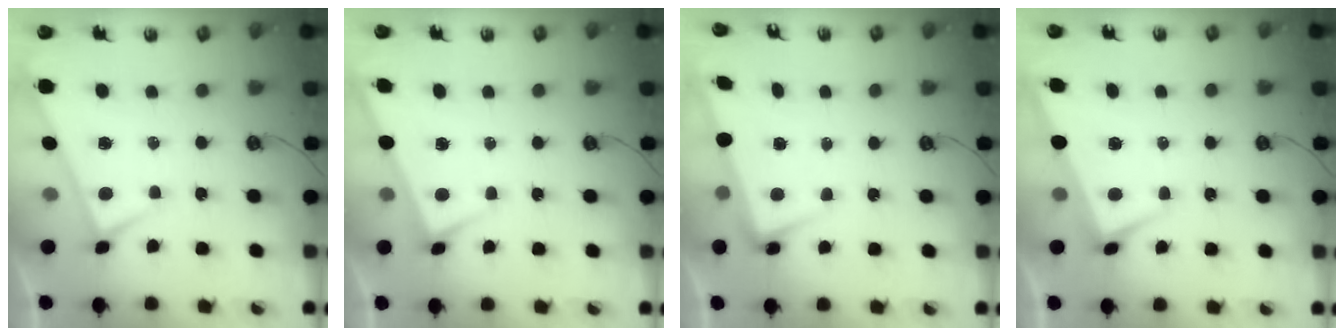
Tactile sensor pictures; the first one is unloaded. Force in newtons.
{"total": 3.0, "press": 3.0, "slide": 0.1}
{"total": 3.0, "press": 2.9, "slide": 0.8}
{"total": 1.8, "press": 1.5, "slide": 0.9}